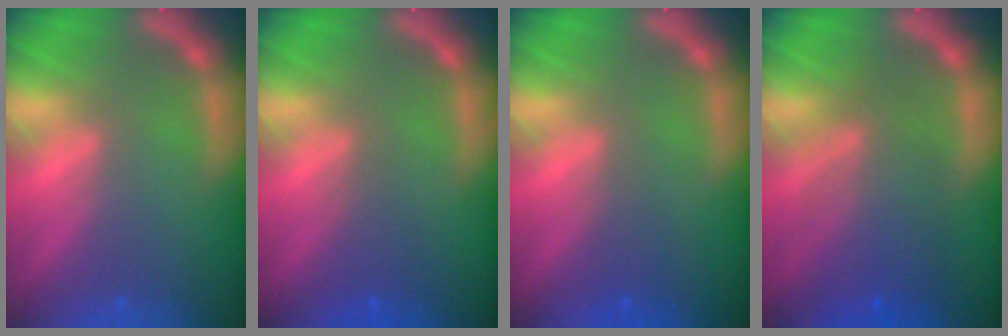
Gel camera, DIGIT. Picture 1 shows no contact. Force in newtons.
{"total": 2.0}
{"total": 1.5}
{"total": 6.5}